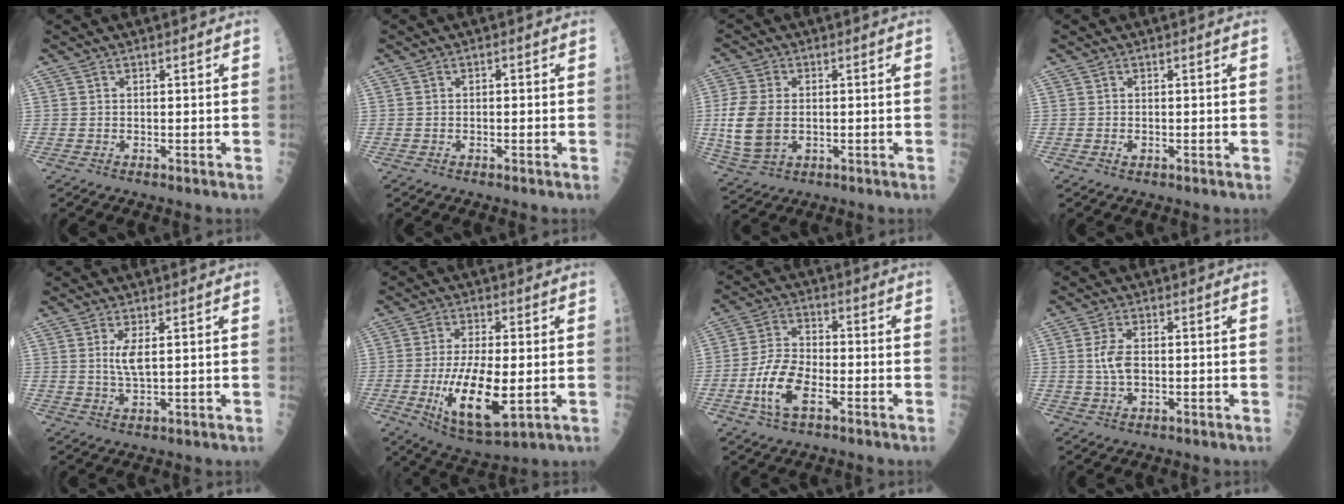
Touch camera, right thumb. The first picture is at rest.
{"total": 0.9, "force": [0.1, 0.5, 0.7], "torque": [-0.009, 0.002, 0.001]}
{"total": 10.1, "force": [-0.5, 6.7, 7.5], "torque": [-0.161, -0.001, -0.005]}
{"total": 0.6, "force": [-0.2, 0.5, 0.3], "torque": [0.000, 0.002, -0.003]}
{"total": 3.5, "force": [0.9, 0.8, 3.2], "torque": [-0.069, -0.013, 0.021]}
{"total": 14.6, "force": [-2.7, 5.3, 13.3], "torque": [-0.237, -0.016, -0.036]}
{"total": 9.8, "force": [-3.6, 4.8, 7.8], "torque": [-0.156, 0.019, -0.072]}
{"total": 4.8, "force": [0.1, 2.5, 4.1], "torque": [-0.082, 0.000, 0.004]}